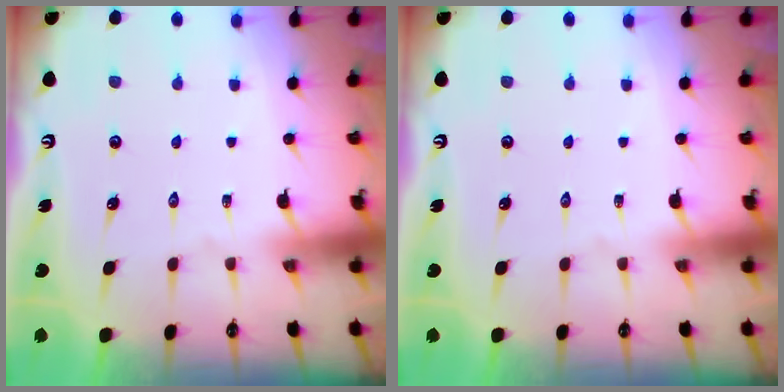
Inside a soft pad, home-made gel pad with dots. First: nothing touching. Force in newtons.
{"total": 0.0}